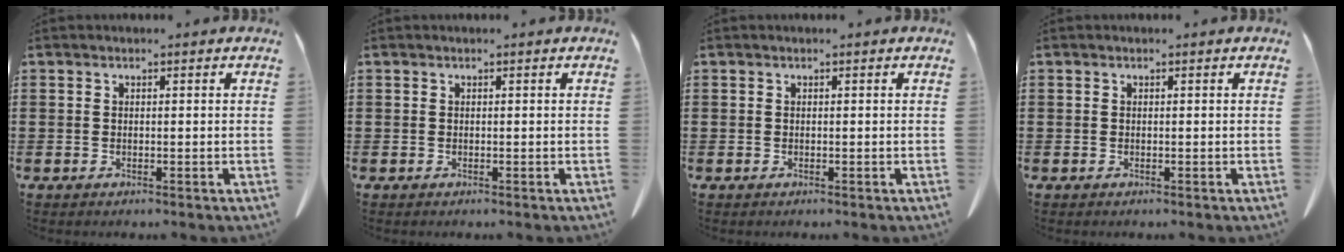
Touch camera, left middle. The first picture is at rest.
{"total": 0.0}
{"total": 0.0}
{"total": 0.0}